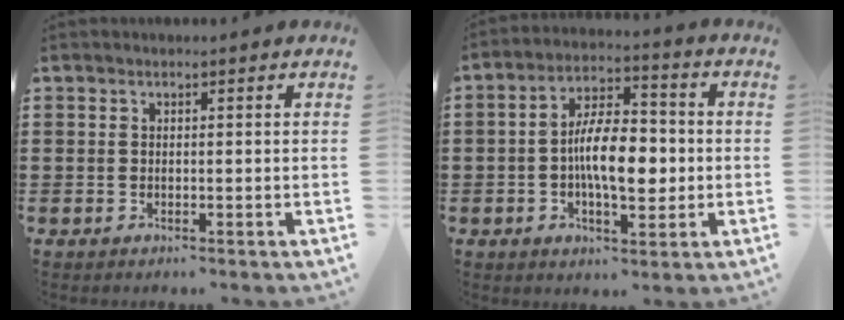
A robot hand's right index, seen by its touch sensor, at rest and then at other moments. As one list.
[{"total": 9.2, "force": [-1.0, 4.3, 8.1], "torque": [-0.137, 0.004, -0.021]}]